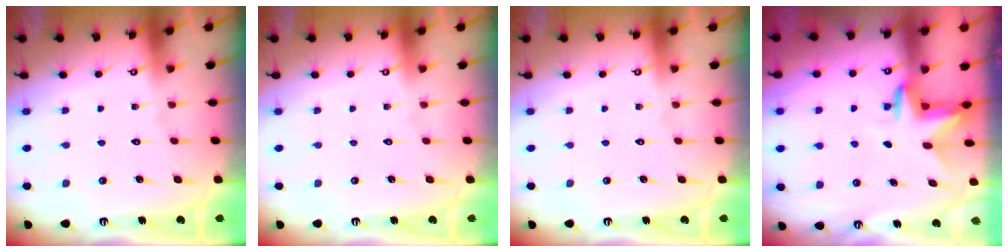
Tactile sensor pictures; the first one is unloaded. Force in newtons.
{"total": 0.0}
{"total": 0.0}
{"total": 3.4, "press": 3.4, "slide": 0.3}